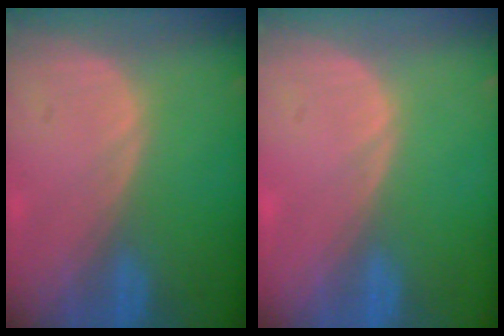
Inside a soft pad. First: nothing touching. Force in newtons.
{"total": 0.0}